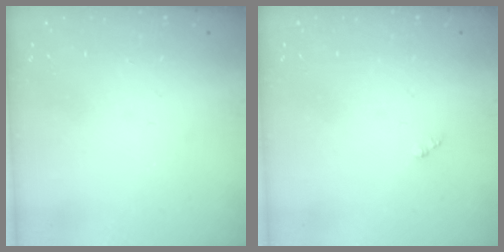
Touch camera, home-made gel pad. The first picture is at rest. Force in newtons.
{"total": 0.7, "press": 0.7, "slide": 0.1}